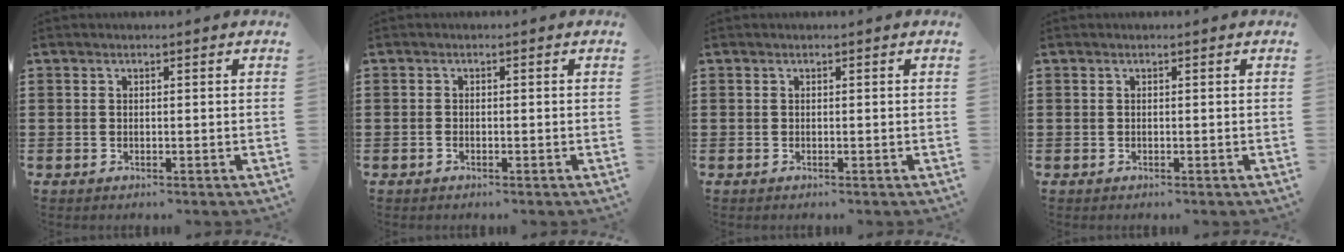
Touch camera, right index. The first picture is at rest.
{"total": 0.6, "force": [-0.4, 0.1, 0.3], "torque": [-0.008, -0.003, -0.008]}
{"total": 0.0}
{"total": 0.0}